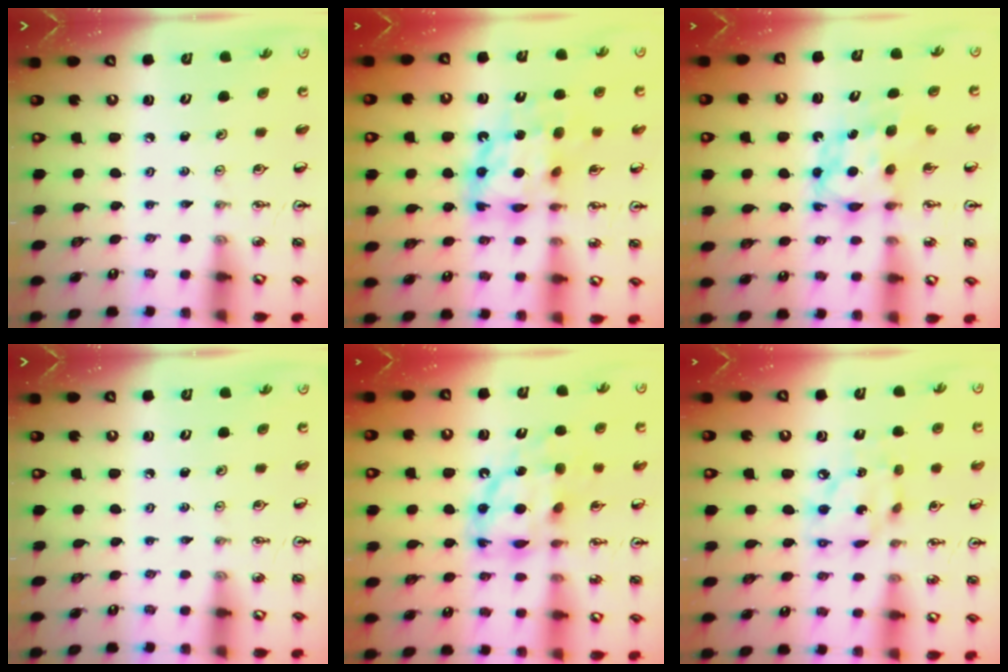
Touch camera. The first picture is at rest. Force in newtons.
{"total": 12.7, "press": 12.7, "slide": 1.5}
{"total": 6.5, "press": 6.5, "slide": 0.2}
{"total": 0.0}
{"total": 13.1, "press": 13.0, "slide": 1.1}
{"total": 11.2, "press": 11.1, "slide": 1.0}